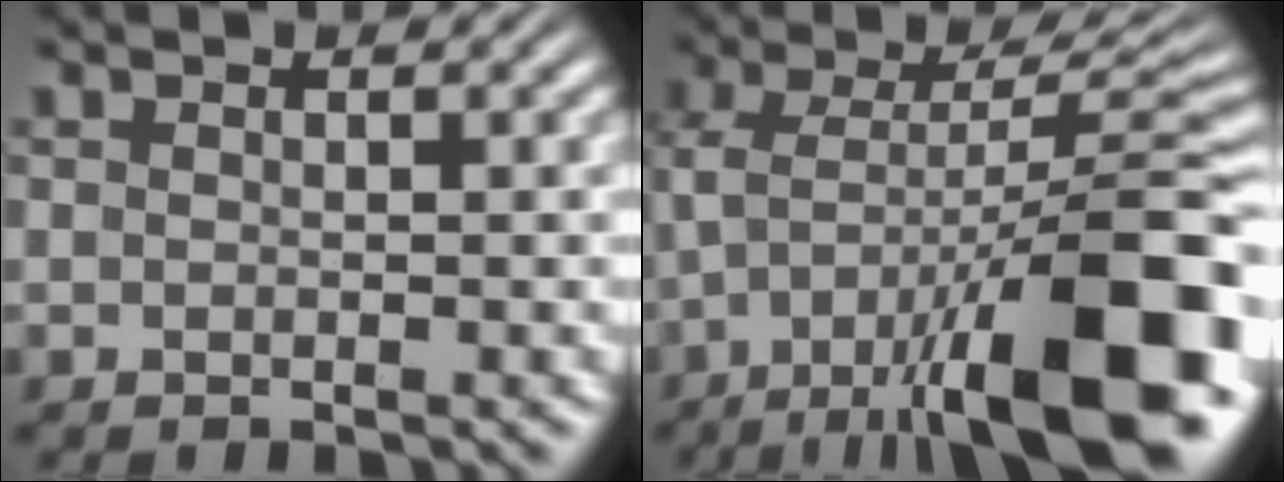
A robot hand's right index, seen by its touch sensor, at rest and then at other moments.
{"total": 14.3, "force": [-5.5, 5.3, 12.1], "torque": [-0.175, -0.027, -0.060]}